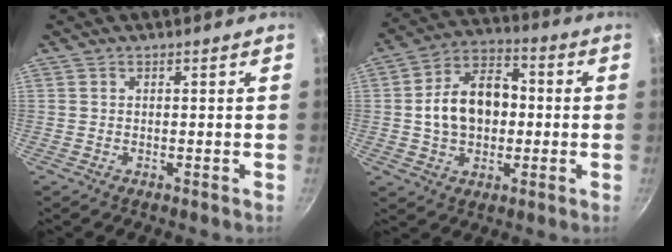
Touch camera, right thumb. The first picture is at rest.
{"total": 13.9, "force": [0.0, 9.9, 9.8], "torque": [-0.135, 0.029, -0.009]}